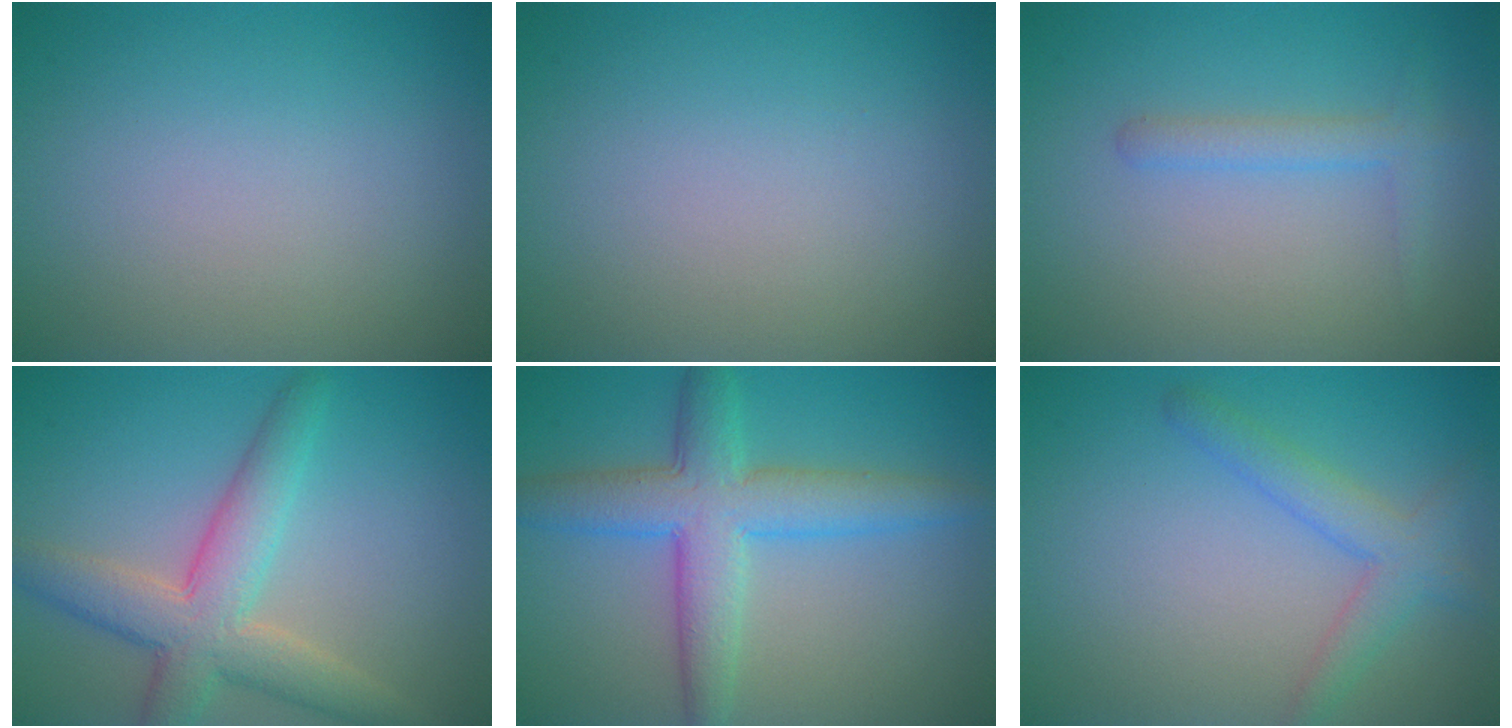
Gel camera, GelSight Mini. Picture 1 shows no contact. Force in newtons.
{"total": 0.0}
{"total": 1.7, "press": 1.7, "slide": 0.1}
{"total": 5.8, "press": 5.8, "slide": 0.4}
{"total": 6.1, "press": 6.1, "slide": 0.1}
{"total": 3.0, "press": 3.0, "slide": 0.1}